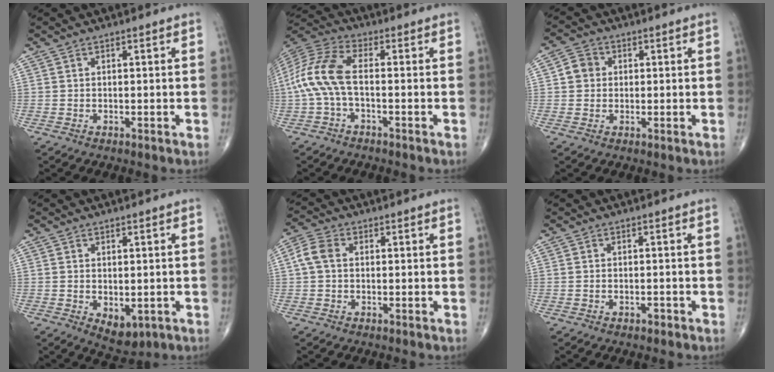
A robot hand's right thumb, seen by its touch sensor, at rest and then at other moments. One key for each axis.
{"total": 10.8, "fx": -1.2, "fy": 4.6, "fz": 9.6, "tx": -0.225, "ty": 0.032, "tz": -0.032}
{"total": 3.9, "fx": 0.4, "fy": 3.6, "fz": 1.5, "tx": -0.013, "ty": 0.006, "tz": 0.000}
{"total": 5.1, "fx": -1.2, "fy": 3.0, "fz": 3.9, "tx": -0.050, "ty": -0.008, "tz": -0.003}
{"total": 4.5, "fx": 0.4, "fy": 3.2, "fz": 3.2, "tx": -0.071, "ty": 0.014, "tz": 0.002}
{"total": 1.0, "fx": -0.6, "fy": 0.5, "fz": 0.5, "tx": -0.010, "ty": 0.006, "tz": -0.008}